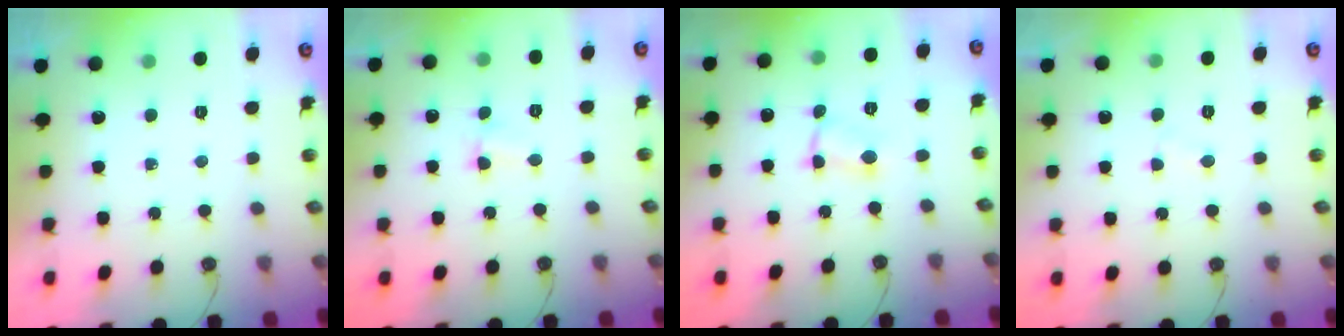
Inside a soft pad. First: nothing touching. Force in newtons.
{"total": 3.1, "press": 1.6, "slide": 2.6}
{"total": 1.5, "press": 1.5, "slide": 0.2}
{"total": 2.0, "press": 2.0, "slide": 0.2}